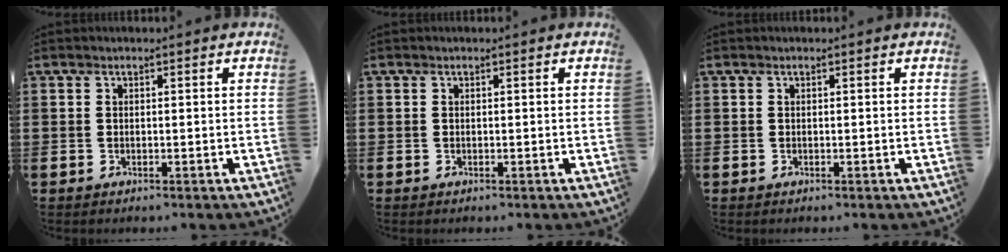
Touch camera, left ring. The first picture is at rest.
{"total": 0.0}
{"total": 0.0}